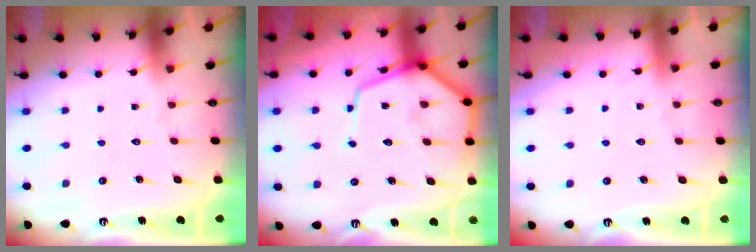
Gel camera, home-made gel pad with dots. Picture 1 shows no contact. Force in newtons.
{"total": 12.8, "press": 12.8, "slide": 1.0}
{"total": 2.5, "press": 2.5, "slide": 0.3}